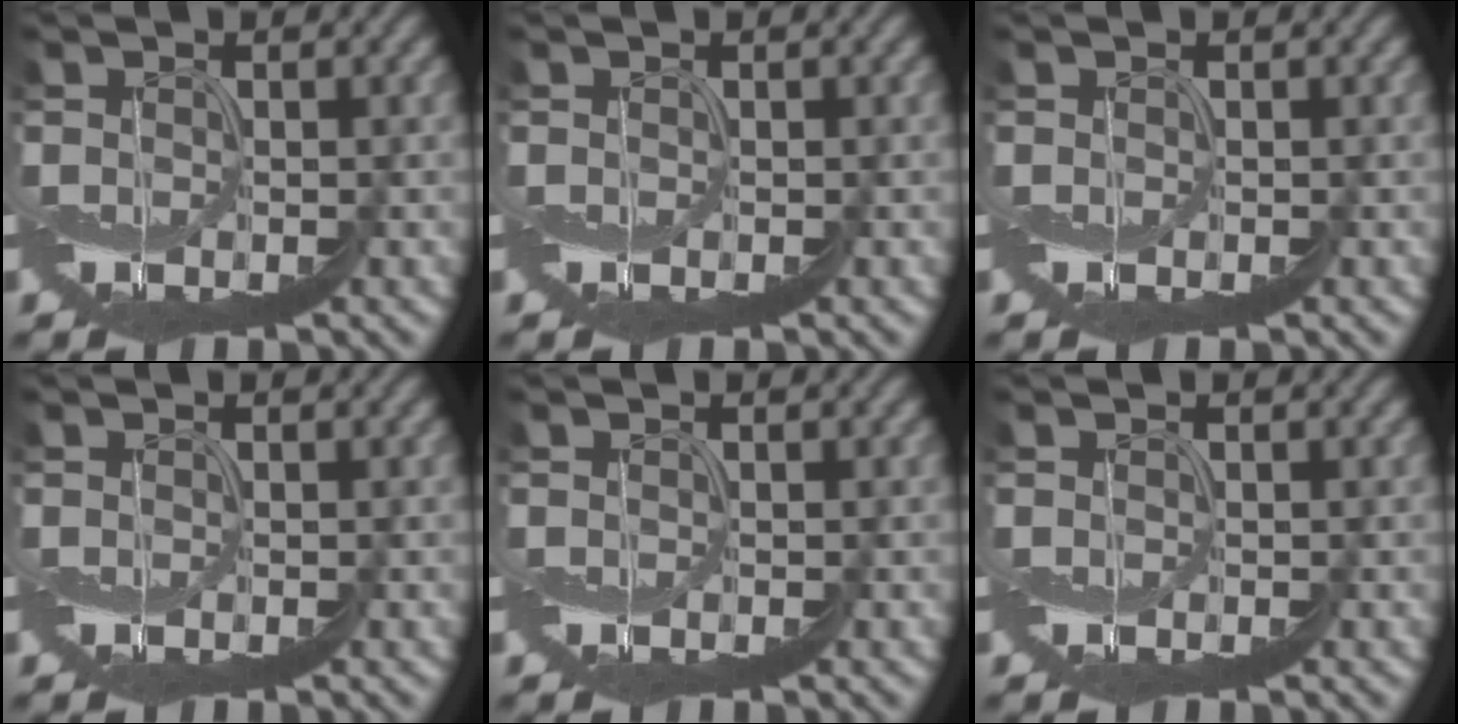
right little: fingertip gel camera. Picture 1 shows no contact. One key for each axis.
{"total": 0.0}
{"total": 0.0}
{"total": 0.0}
{"total": 0.0}
{"total": 0.0}